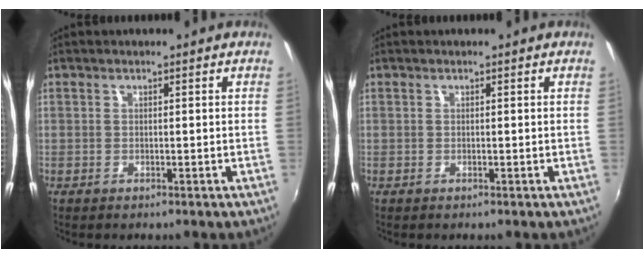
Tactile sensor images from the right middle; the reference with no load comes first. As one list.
[{"total": 0.0}]